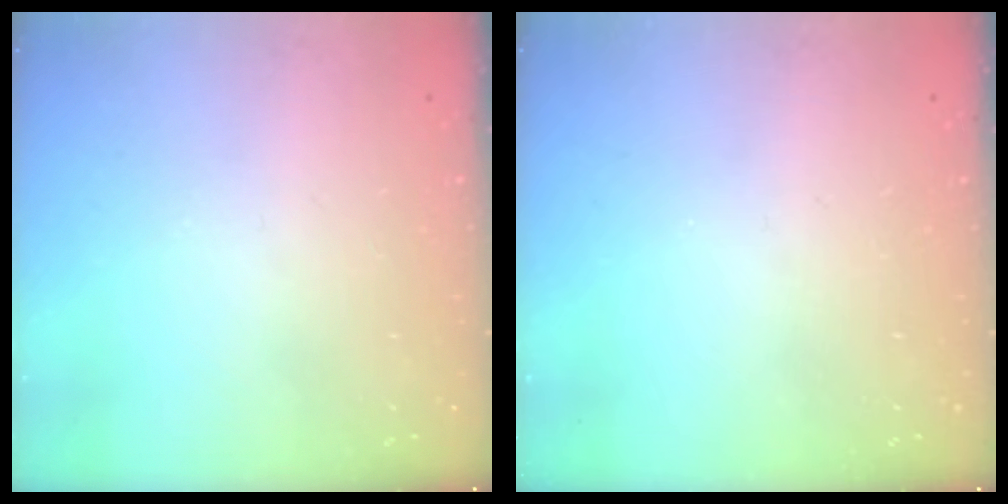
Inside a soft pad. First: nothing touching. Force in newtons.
{"total": 0.0}